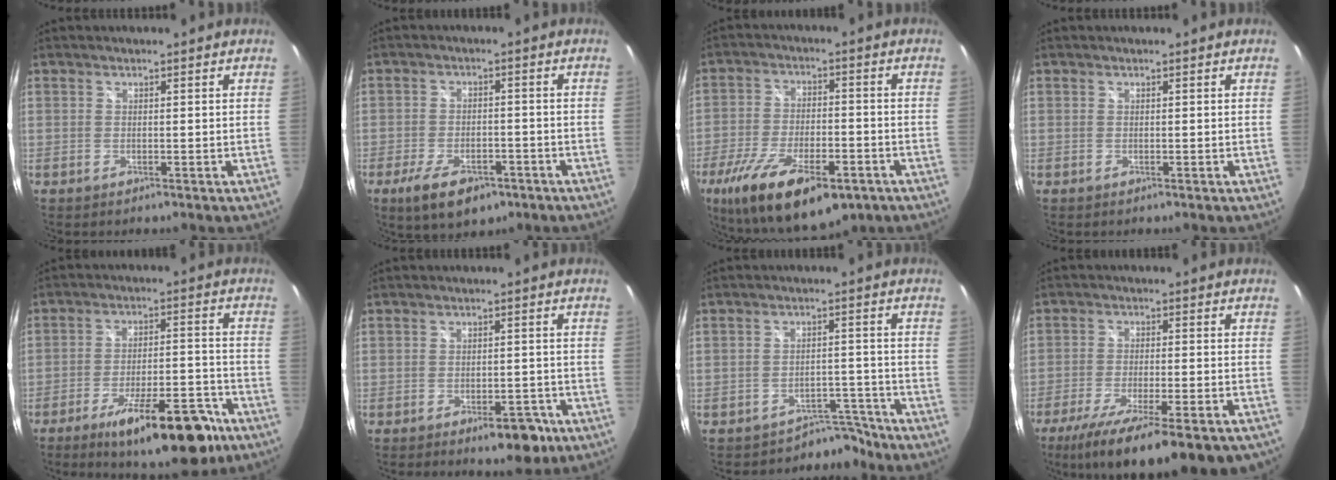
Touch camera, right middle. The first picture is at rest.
{"total": 9.4, "force": [-5.6, 4.4, 6.1], "torque": [-0.132, -0.015, -0.087]}
{"total": 20.6, "force": [-11.9, 8.2, 14.6], "torque": [-0.290, -0.048, -0.189]}
{"total": 0.0}
{"total": 17.9, "force": [-11.3, 5.2, 12.9], "torque": [-0.196, -0.014, -0.160]}
{"total": 6.1, "force": [-3.5, 3.0, 4.1], "torque": [-0.052, 0.006, -0.035]}
{"total": 5.2, "force": [-4.6, 2.3, -0.7], "torque": [0.020, 0.028, -0.065]}
{"total": 20.1, "force": [-14.3, 4.1, 13.5], "torque": [-0.240, -0.067, -0.217]}